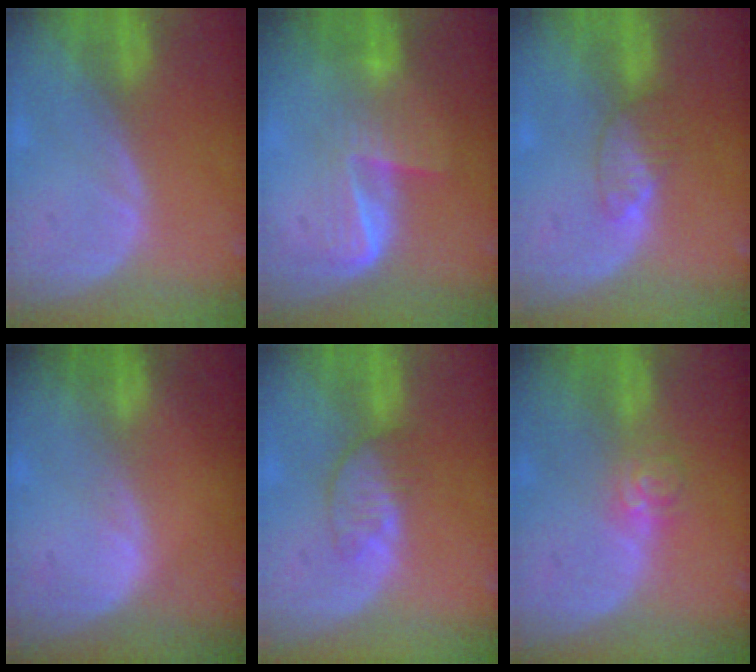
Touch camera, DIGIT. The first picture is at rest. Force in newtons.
{"total": 7.0, "press": 5.8, "slide": 3.9}
{"total": 3.3, "press": 3.1, "slide": 1.3}
{"total": 0.6, "press": 0.6, "slide": 0.1}
{"total": 3.9, "press": 3.4, "slide": 1.8}
{"total": 3.7, "press": 3.5, "slide": 1.4}